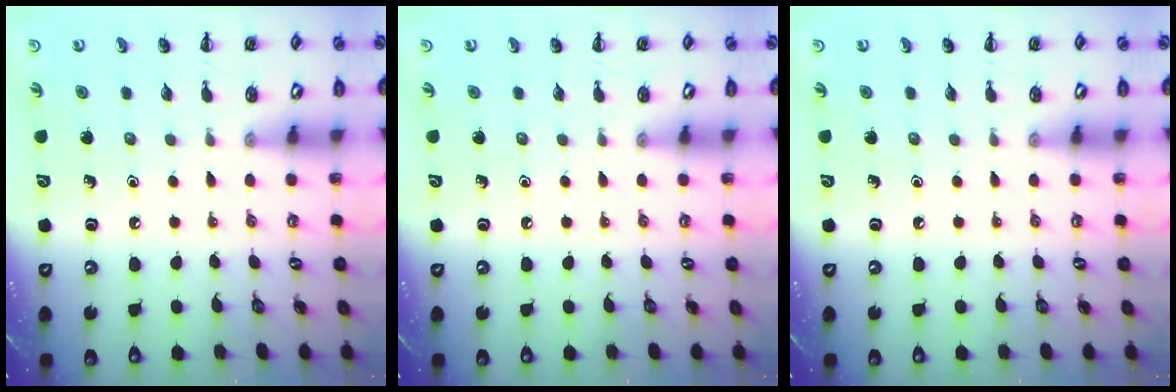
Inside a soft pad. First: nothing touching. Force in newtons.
{"total": 0.0}
{"total": 0.0}